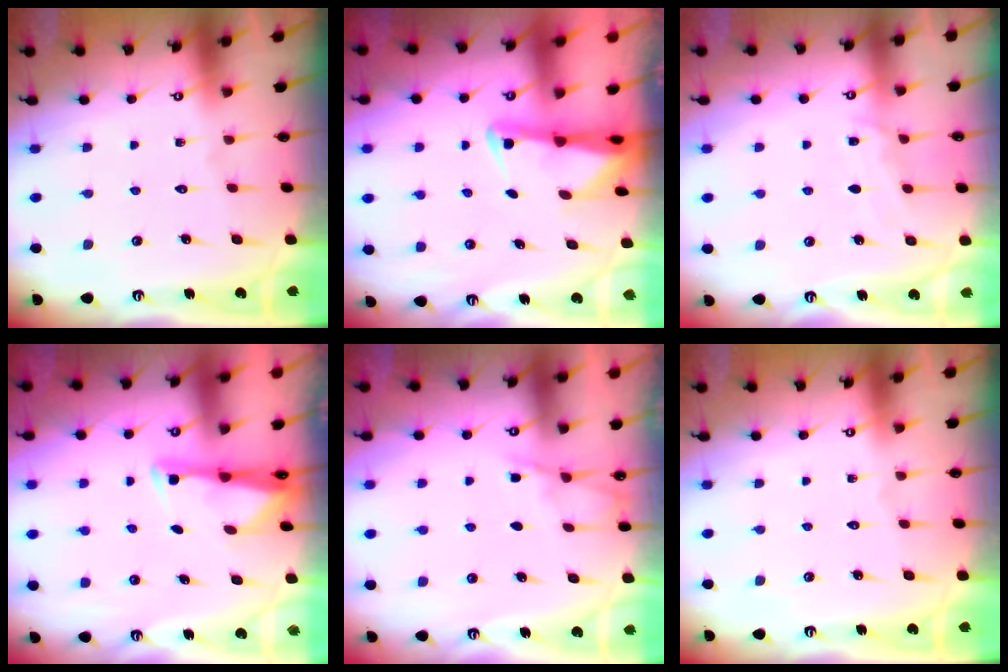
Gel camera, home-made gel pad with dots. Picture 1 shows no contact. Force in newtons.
{"total": 2.3, "press": 2.2, "slide": 0.5}
{"total": 6.2, "press": 6.2, "slide": 0.6}
{"total": 3.0, "press": 2.9, "slide": 0.4}
{"total": 4.0, "press": 3.9, "slide": 0.6}
{"total": 0.0}